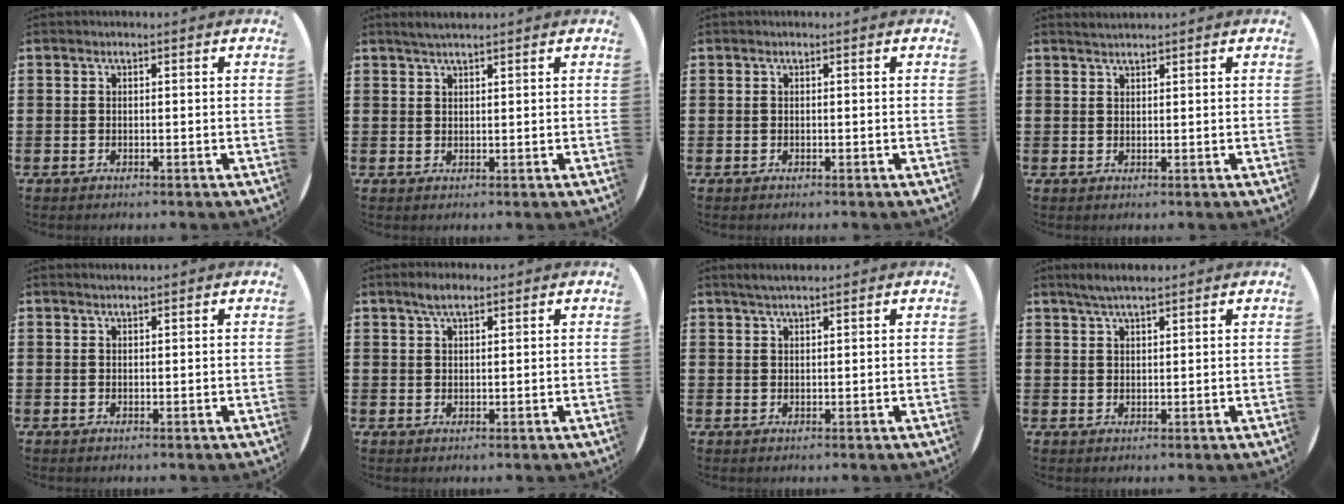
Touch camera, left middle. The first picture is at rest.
{"total": 1.8, "force": [1.6, 0.1, 0.8], "torque": [-0.017, 0.002, 0.029]}
{"total": 0.0}
{"total": 1.1, "force": [1.1, -0.1, 0.1], "torque": [-0.003, 0.000, 0.021]}
{"total": 0.5, "force": [0.5, 0.0, 0.0], "torque": [-0.001, 0.001, 0.010]}
{"total": 2.6, "force": [2.0, 0.9, 1.6], "torque": [-0.026, 0.003, 0.033]}
{"total": 1.9, "force": [1.7, 0.1, 0.9], "torque": [-0.019, 0.003, 0.030]}
{"total": 2.9, "force": [2.6, 0.3, 1.4], "torque": [-0.032, 0.004, 0.046]}